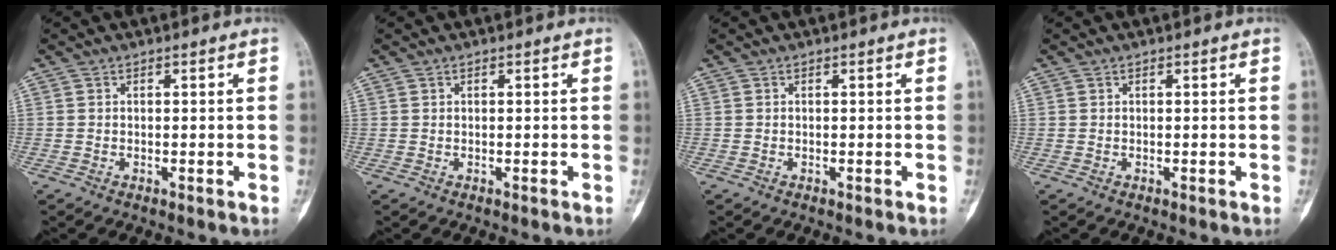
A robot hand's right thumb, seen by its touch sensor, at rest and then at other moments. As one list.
[{"total": 0.0}, {"total": 0.0}, {"total": 0.0}]